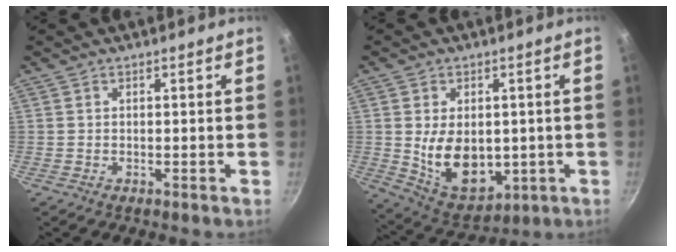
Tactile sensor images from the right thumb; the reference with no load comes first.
{"total": 13.0, "force": [-0.3, 8.9, 9.5], "torque": [-0.123, -0.019, 0.021]}